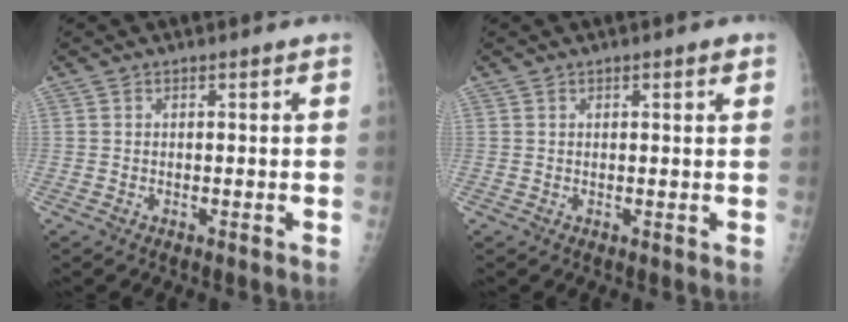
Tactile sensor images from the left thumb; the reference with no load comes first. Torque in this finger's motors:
{"motor_torque": [-0.03, -0.07, 0.07, 0.00, 0.06]}